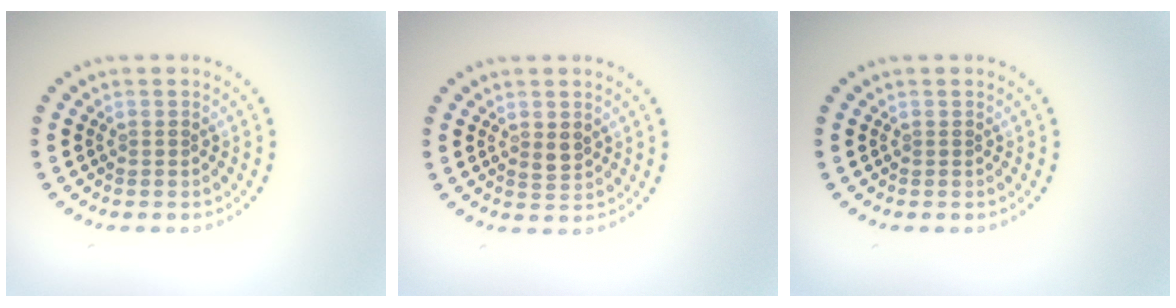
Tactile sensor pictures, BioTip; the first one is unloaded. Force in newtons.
{"total": 1.4, "press": 1.4, "slide": 0.3}
{"total": 0.0}